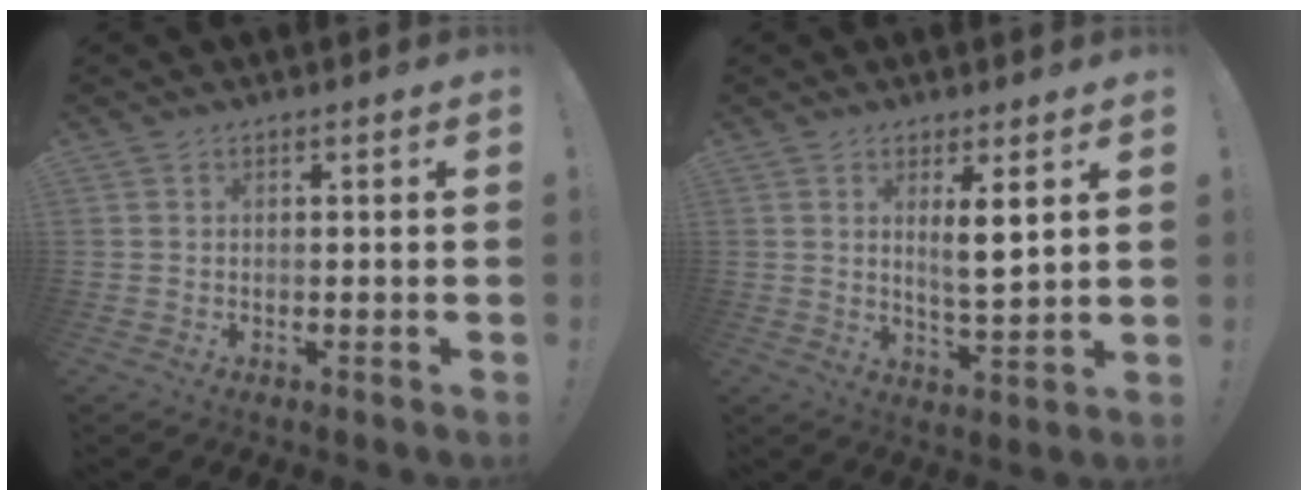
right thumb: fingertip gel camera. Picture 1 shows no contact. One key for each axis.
{"total": 6.7, "fx": 3.0, "fy": 1.1, "fz": 5.8, "tx": -0.087, "ty": -0.018, "tz": 0.046}